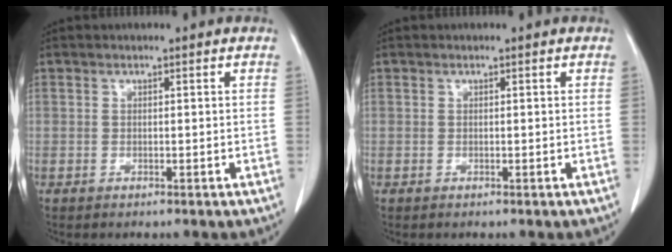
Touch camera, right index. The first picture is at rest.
{"total": 0.0}